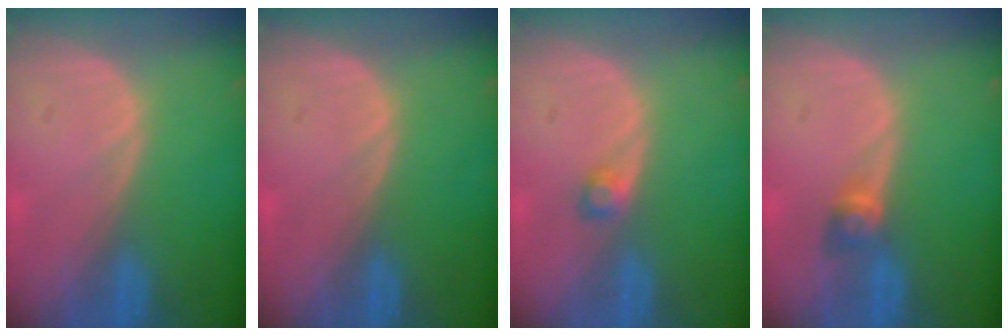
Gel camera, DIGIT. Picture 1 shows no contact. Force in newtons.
{"total": 0.0}
{"total": 1.6, "press": 1.6, "slide": 0.3}
{"total": 2.6, "press": 2.4, "slide": 1.0}